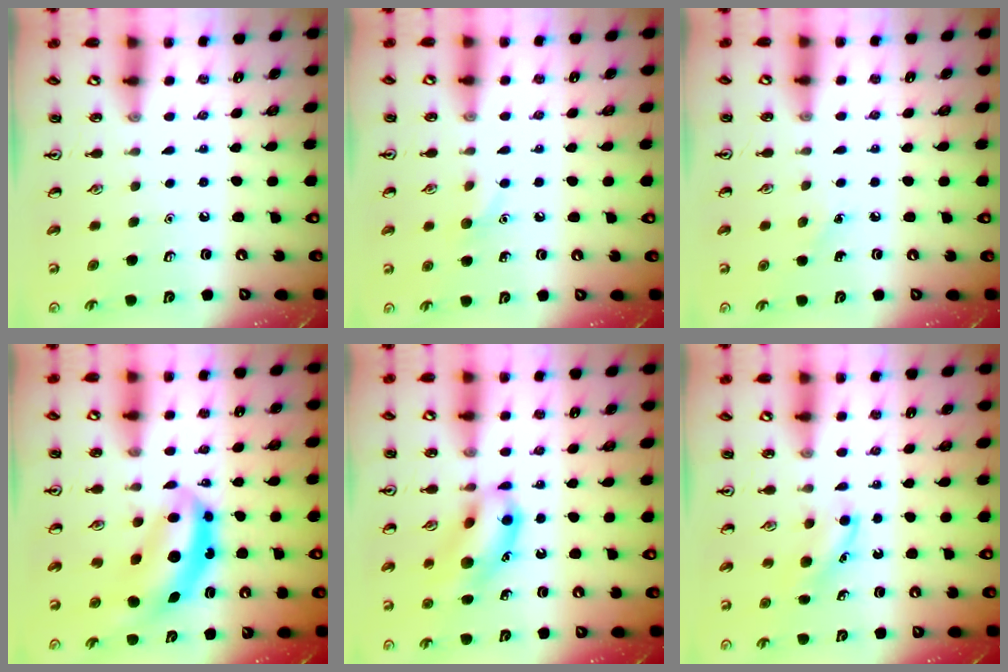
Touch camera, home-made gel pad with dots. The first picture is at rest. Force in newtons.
{"total": 5.7, "press": 5.4, "slide": 1.7}
{"total": 3.9, "press": 3.7, "slide": 1.4}
{"total": 6.7, "press": 6.4, "slide": 1.9}
{"total": 14.1, "press": 13.8, "slide": 2.7}
{"total": 4.1, "press": 3.9, "slide": 1.3}